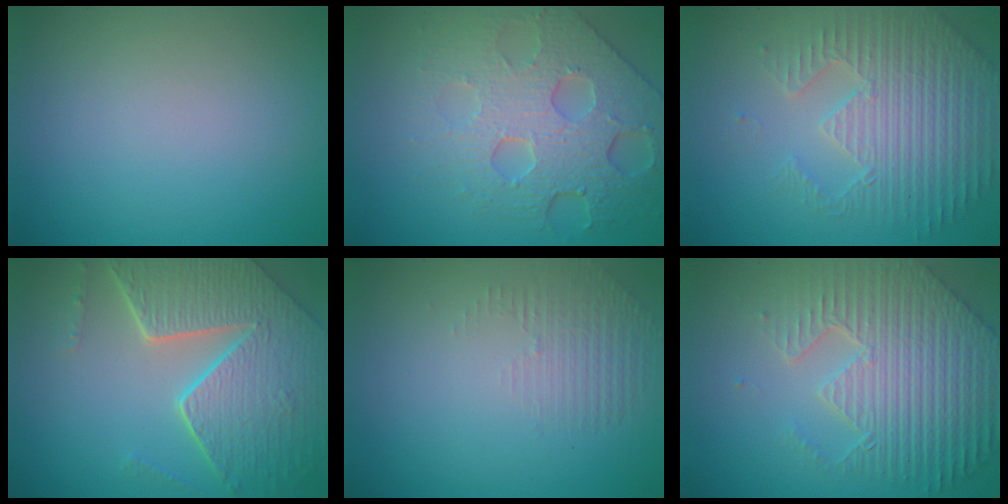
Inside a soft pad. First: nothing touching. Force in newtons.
{"total": 7.8, "press": 5.6, "slide": 5.5}
{"total": 4.8, "press": 4.4, "slide": 1.9}
{"total": 8.4, "press": 6.0, "slide": 5.9}
{"total": 1.4, "press": 0.3, "slide": 1.4}
{"total": 8.1, "press": 6.0, "slide": 5.5}